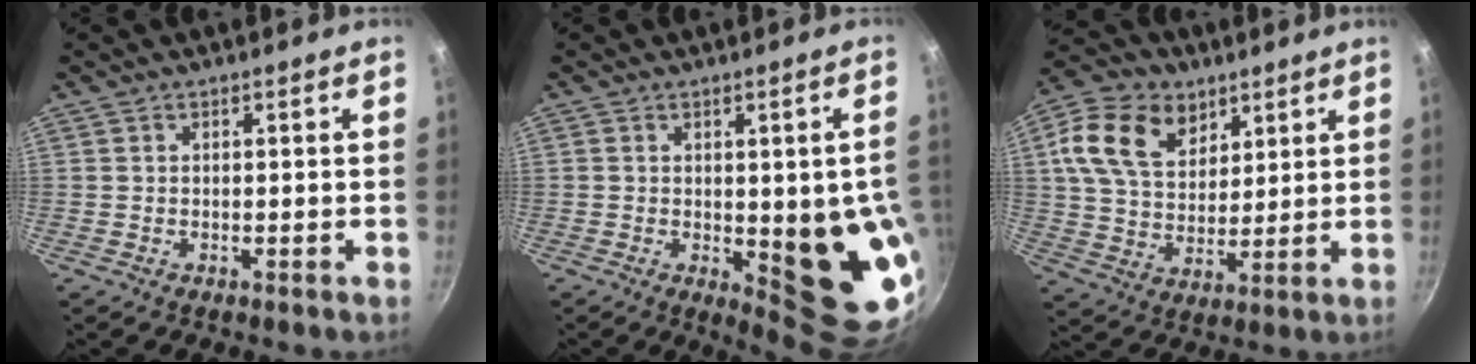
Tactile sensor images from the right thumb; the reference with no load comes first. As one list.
[{"total": 15.1, "force": [-1.5, 4.8, 14.3], "torque": [-0.137, -0.019, -0.009]}, {"total": 15.3, "force": [6.7, 10.7, 8.7], "torque": [-0.135, -0.016, 0.115]}]